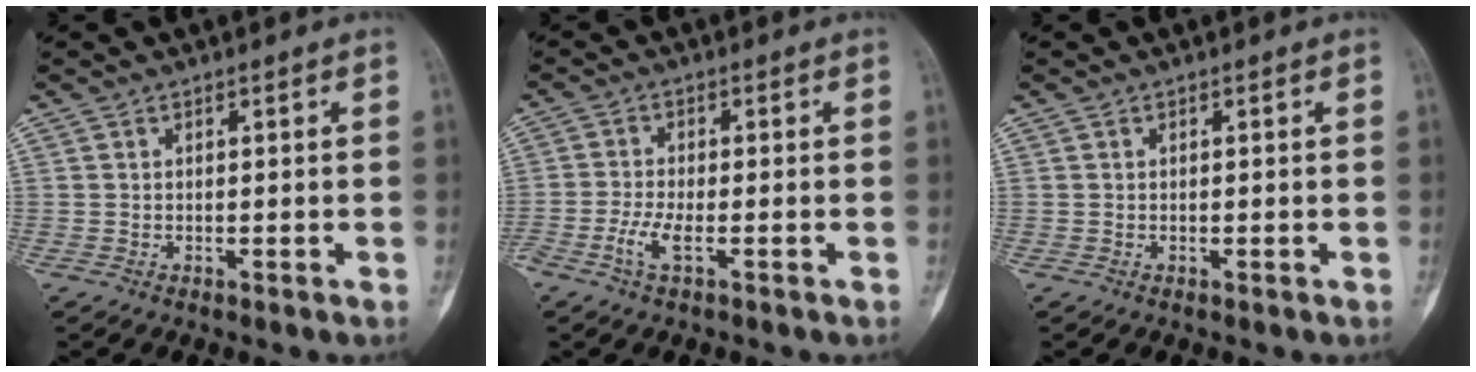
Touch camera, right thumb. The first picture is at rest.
{"total": 3.8, "force": [-1.6, 1.1, 3.3], "torque": [-0.080, 0.004, -0.036]}
{"total": 0.0}